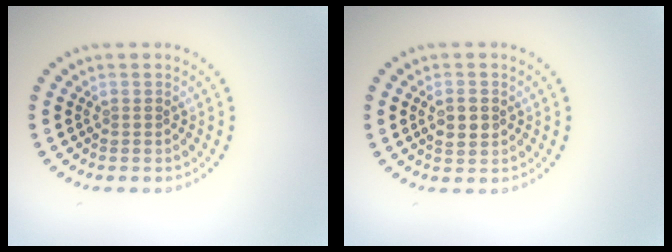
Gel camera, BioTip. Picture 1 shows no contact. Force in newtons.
{"total": 2.0, "press": 1.9, "slide": 0.3}